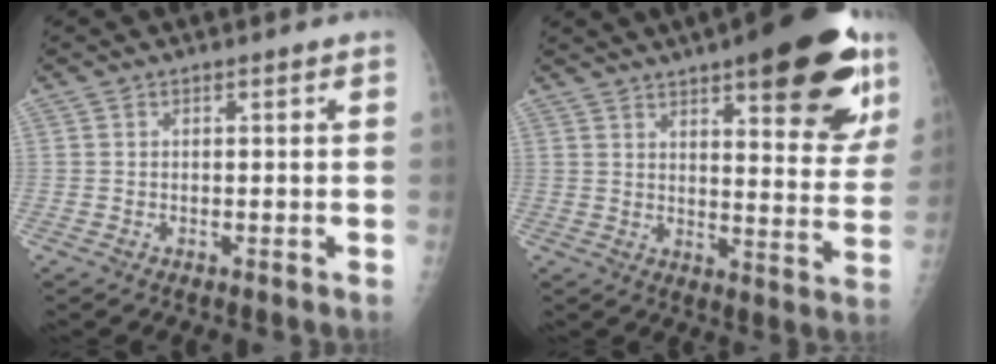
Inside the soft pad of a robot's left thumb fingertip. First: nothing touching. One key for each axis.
{"total": 23.9, "fx": 13.4, "fy": 7.3, "fz": 18.4, "tx": -0.206, "ty": -0.043, "tz": 0.179}